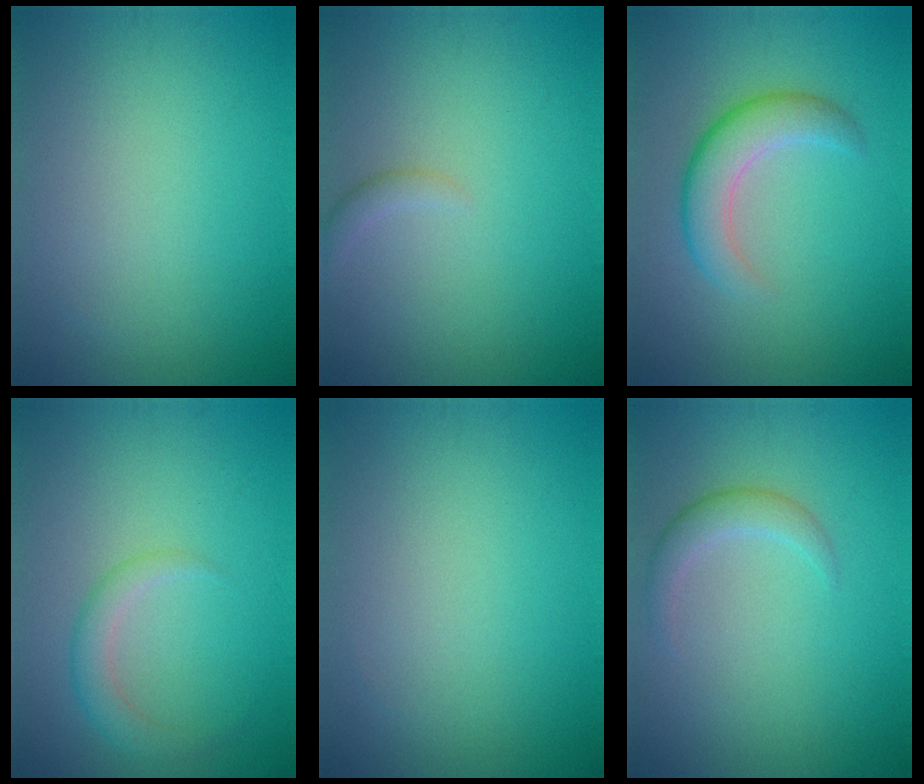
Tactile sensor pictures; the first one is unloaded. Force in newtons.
{"total": 1.1, "press": 1.1, "slide": 0.2}
{"total": 4.1, "press": 4.1, "slide": 0.1}
{"total": 2.3, "press": 2.2, "slide": 0.1}
{"total": 0.0}
{"total": 2.0, "press": 2.0, "slide": 0.1}